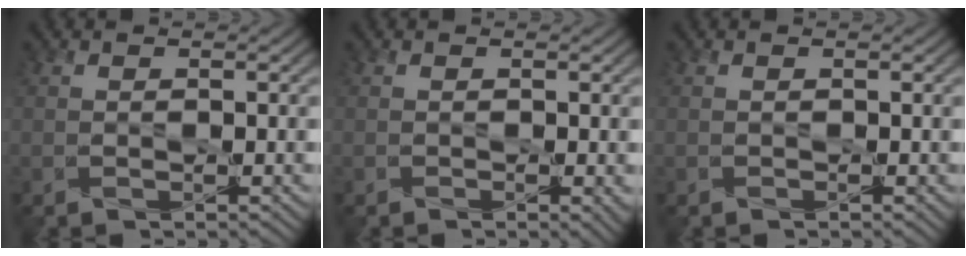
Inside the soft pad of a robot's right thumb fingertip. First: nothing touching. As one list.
[{"total": 0.7, "force": [0.2, 0.4, 0.6], "torque": [-0.005, 0.000, 0.003]}, {"total": 0.0}]